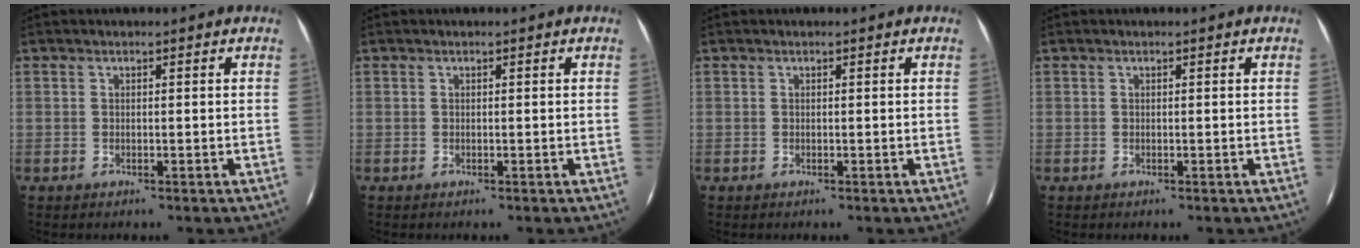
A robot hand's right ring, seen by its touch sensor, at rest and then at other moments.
{"total": 0.0}
{"total": 0.0}
{"total": 0.0}